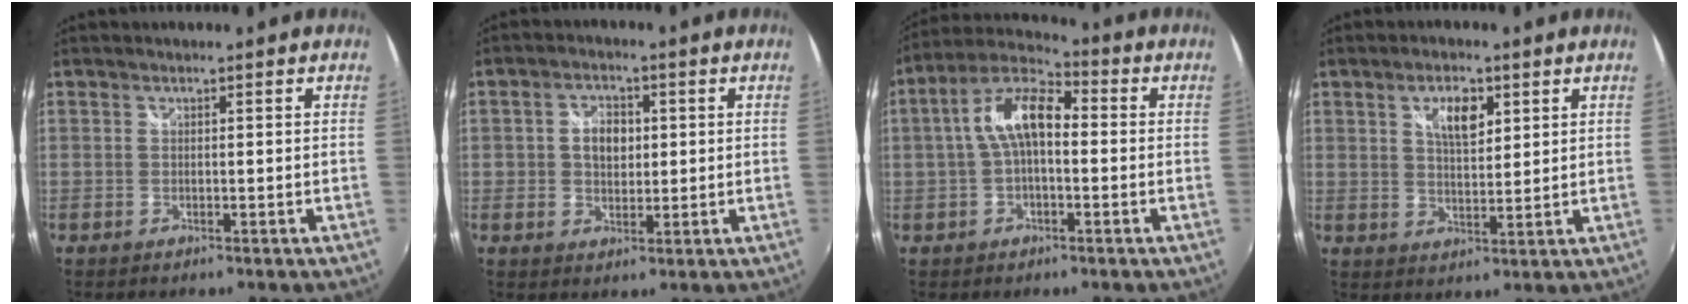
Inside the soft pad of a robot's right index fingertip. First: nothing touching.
{"total": 5.5, "force": [0.7, 4.0, 3.7], "torque": [-0.062, 0.009, 0.012]}
{"total": 10.1, "force": [0.1, 4.7, 8.9], "torque": [-0.178, 0.028, -0.003]}
{"total": 6.0, "force": [2.7, 2.8, 4.6], "torque": [-0.076, 0.007, 0.048]}